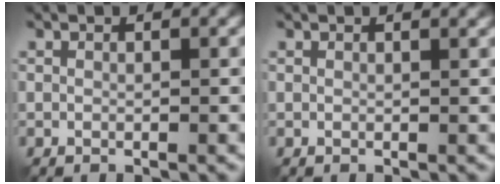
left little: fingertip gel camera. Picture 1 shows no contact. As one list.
[{"total": 1.7, "force": [1.4, 0.6, 0.9], "torque": [-0.002, 0.009, 0.012]}]